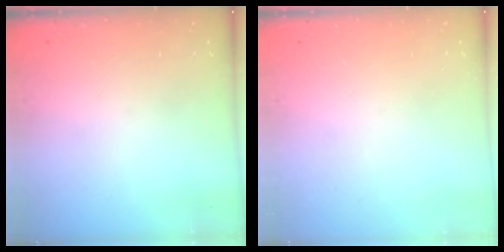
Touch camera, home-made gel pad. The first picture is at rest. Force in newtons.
{"total": 0.0}